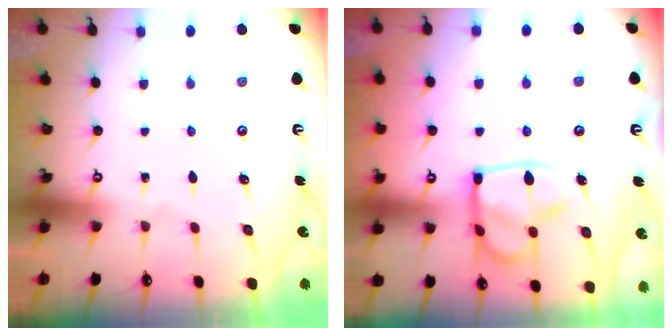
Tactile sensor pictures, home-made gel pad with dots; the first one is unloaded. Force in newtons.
{"total": 15.1, "press": 15.0, "slide": 1.6}